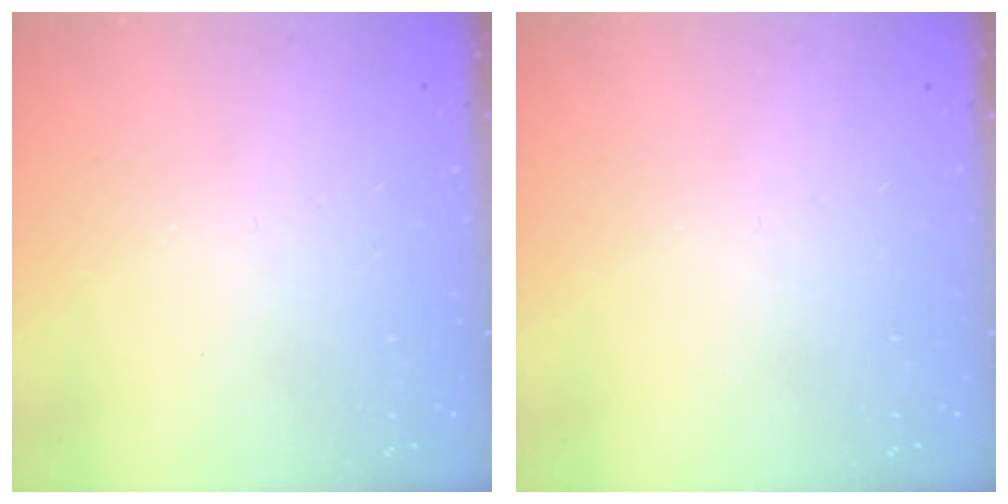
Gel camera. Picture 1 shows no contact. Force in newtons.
{"total": 0.0}